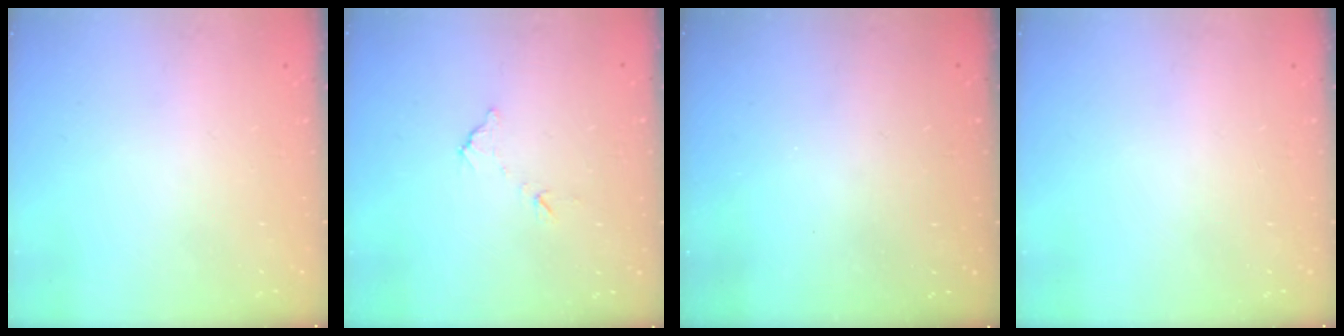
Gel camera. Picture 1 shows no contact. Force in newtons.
{"total": 5.3, "press": 5.3, "slide": 0.2}
{"total": 3.1, "press": 3.1, "slide": 0.1}
{"total": 0.0}